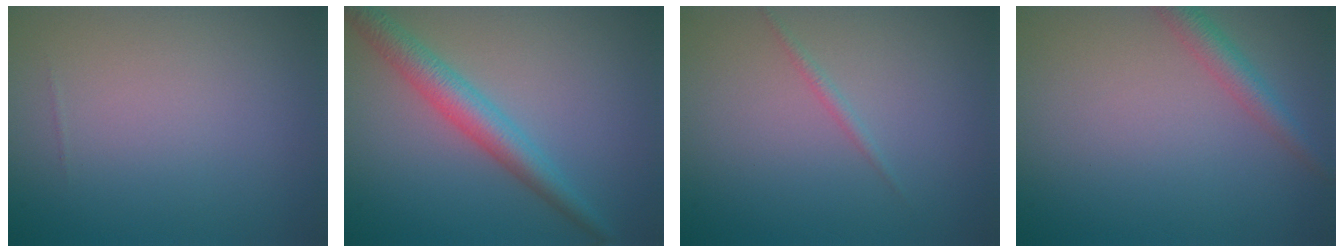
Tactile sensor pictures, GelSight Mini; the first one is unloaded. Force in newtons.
{"total": 3.9, "press": 3.9, "slide": 0.2}
{"total": 0.7, "press": 0.7, "slide": 0.1}
{"total": 2.2, "press": 2.2, "slide": 0.1}